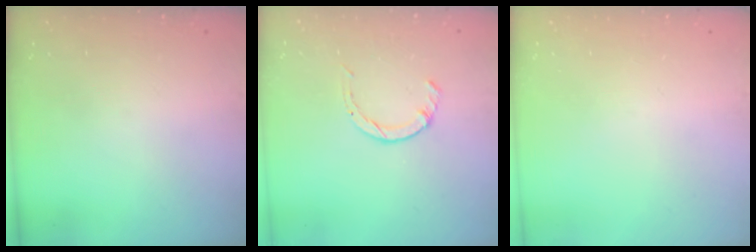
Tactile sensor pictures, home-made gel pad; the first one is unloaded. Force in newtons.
{"total": 1.7, "press": 1.7, "slide": 0.2}
{"total": 0.0}